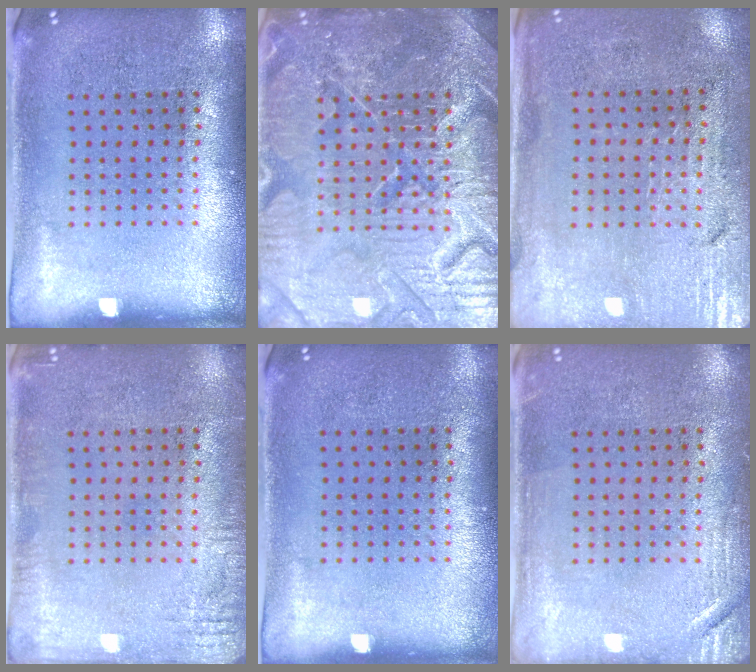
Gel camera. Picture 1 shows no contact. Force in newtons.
{"total": 7.7, "press": 7.7, "slide": 0.9}
{"total": 3.3, "press": 2.9, "slide": 1.5}
{"total": 2.0, "press": 2.0, "slide": 0.2}
{"total": 0.0}
{"total": 2.1, "press": 2.0, "slide": 0.4}